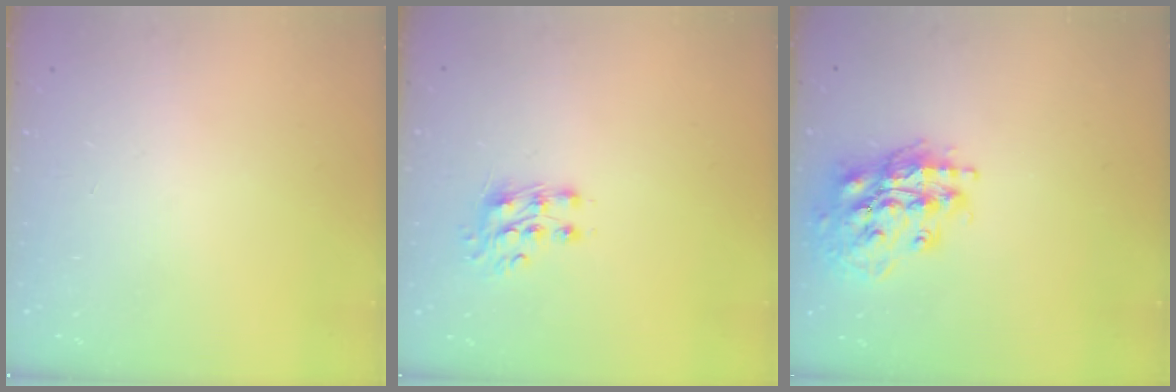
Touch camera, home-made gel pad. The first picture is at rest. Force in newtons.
{"total": 7.8, "press": 7.7, "slide": 0.8}
{"total": 17.4, "press": 17.3, "slide": 2.4}